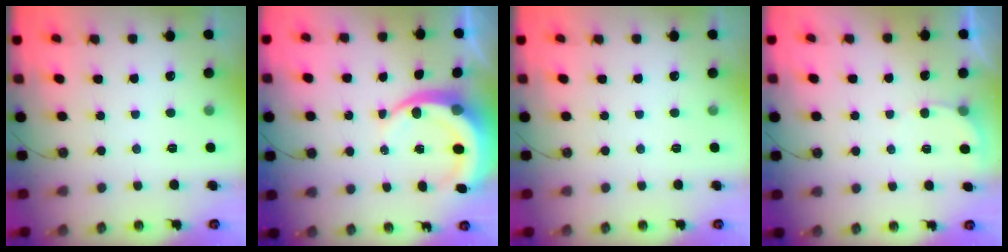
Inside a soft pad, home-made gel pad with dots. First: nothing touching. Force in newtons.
{"total": 7.8, "press": 7.7, "slide": 1.0}
{"total": 0.0}
{"total": 2.7, "press": 2.7, "slide": 0.2}